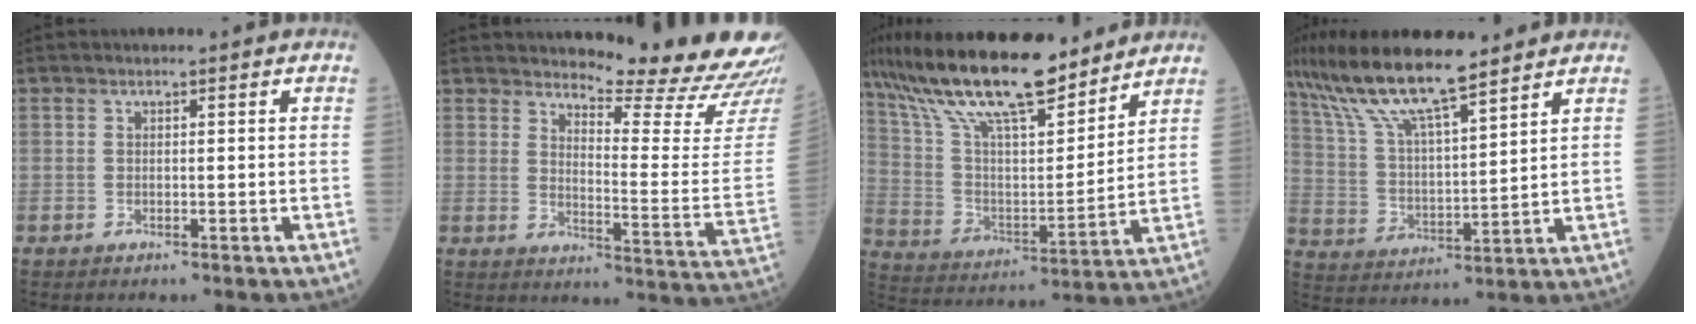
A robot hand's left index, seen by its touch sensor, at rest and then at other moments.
{"total": 16.7, "force": [16.0, -0.9, 4.7], "torque": [-0.072, -0.124, 0.188]}
{"total": 21.4, "force": [16.9, 4.9, 12.2], "torque": [-0.226, 0.020, 0.304]}
{"total": 14.3, "force": [11.4, 1.9, 8.5], "torque": [-0.171, 0.015, 0.214]}